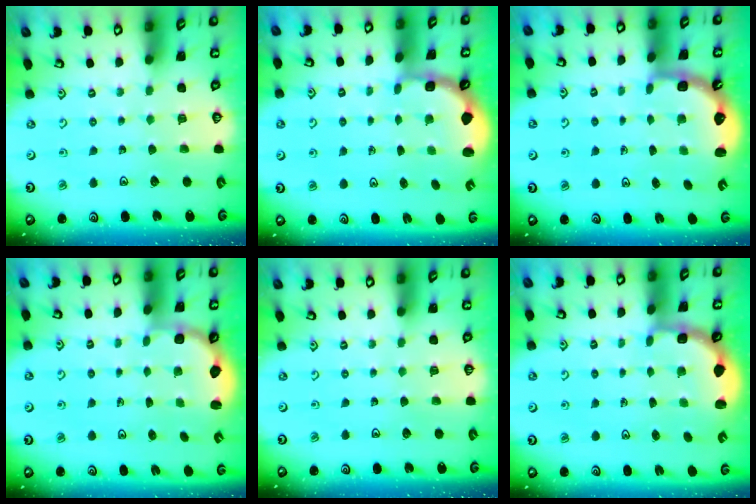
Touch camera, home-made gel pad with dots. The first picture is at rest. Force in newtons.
{"total": 2.4, "press": 2.1, "slide": 1.2}
{"total": 2.5, "press": 2.1, "slide": 1.3}
{"total": 2.9, "press": 2.6, "slide": 1.2}
{"total": 0.0}
{"total": 2.8, "press": 2.3, "slide": 1.7}